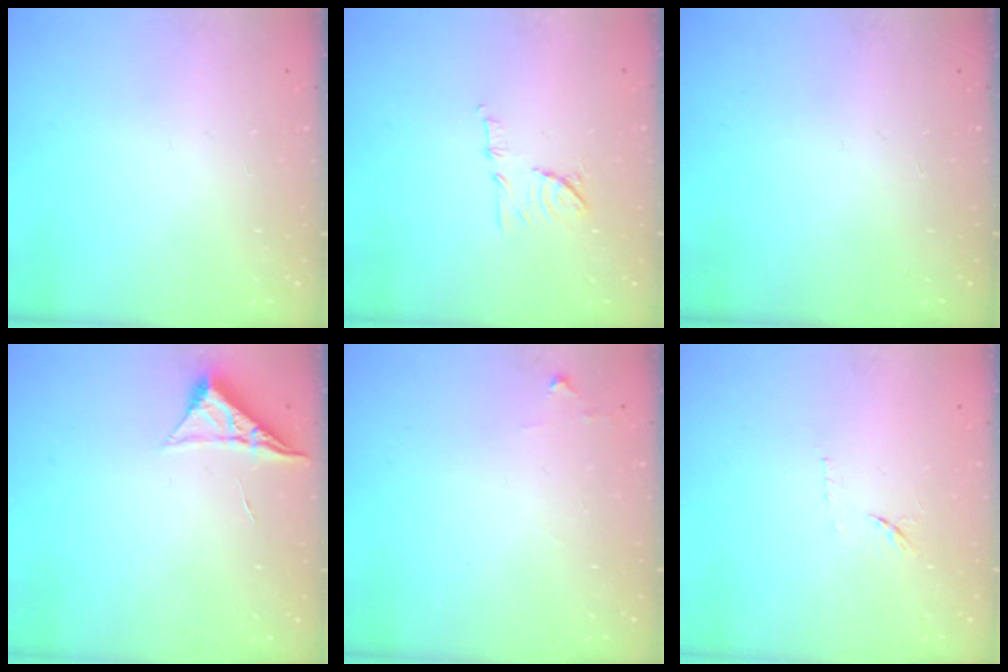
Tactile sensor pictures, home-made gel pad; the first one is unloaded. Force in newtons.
{"total": 8.3, "press": 8.3, "slide": 1.1}
{"total": 0.0}
{"total": 4.7, "press": 4.7, "slide": 0.7}
{"total": 4.4, "press": 4.4, "slide": 0.7}
{"total": 8.0, "press": 7.9, "slide": 0.9}